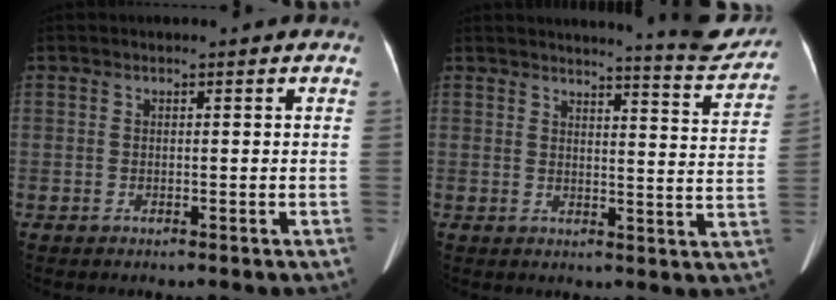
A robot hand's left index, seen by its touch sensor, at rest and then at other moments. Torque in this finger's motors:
{"motor_torque": [-0.40, -1.12, -0.11, 0.00]}